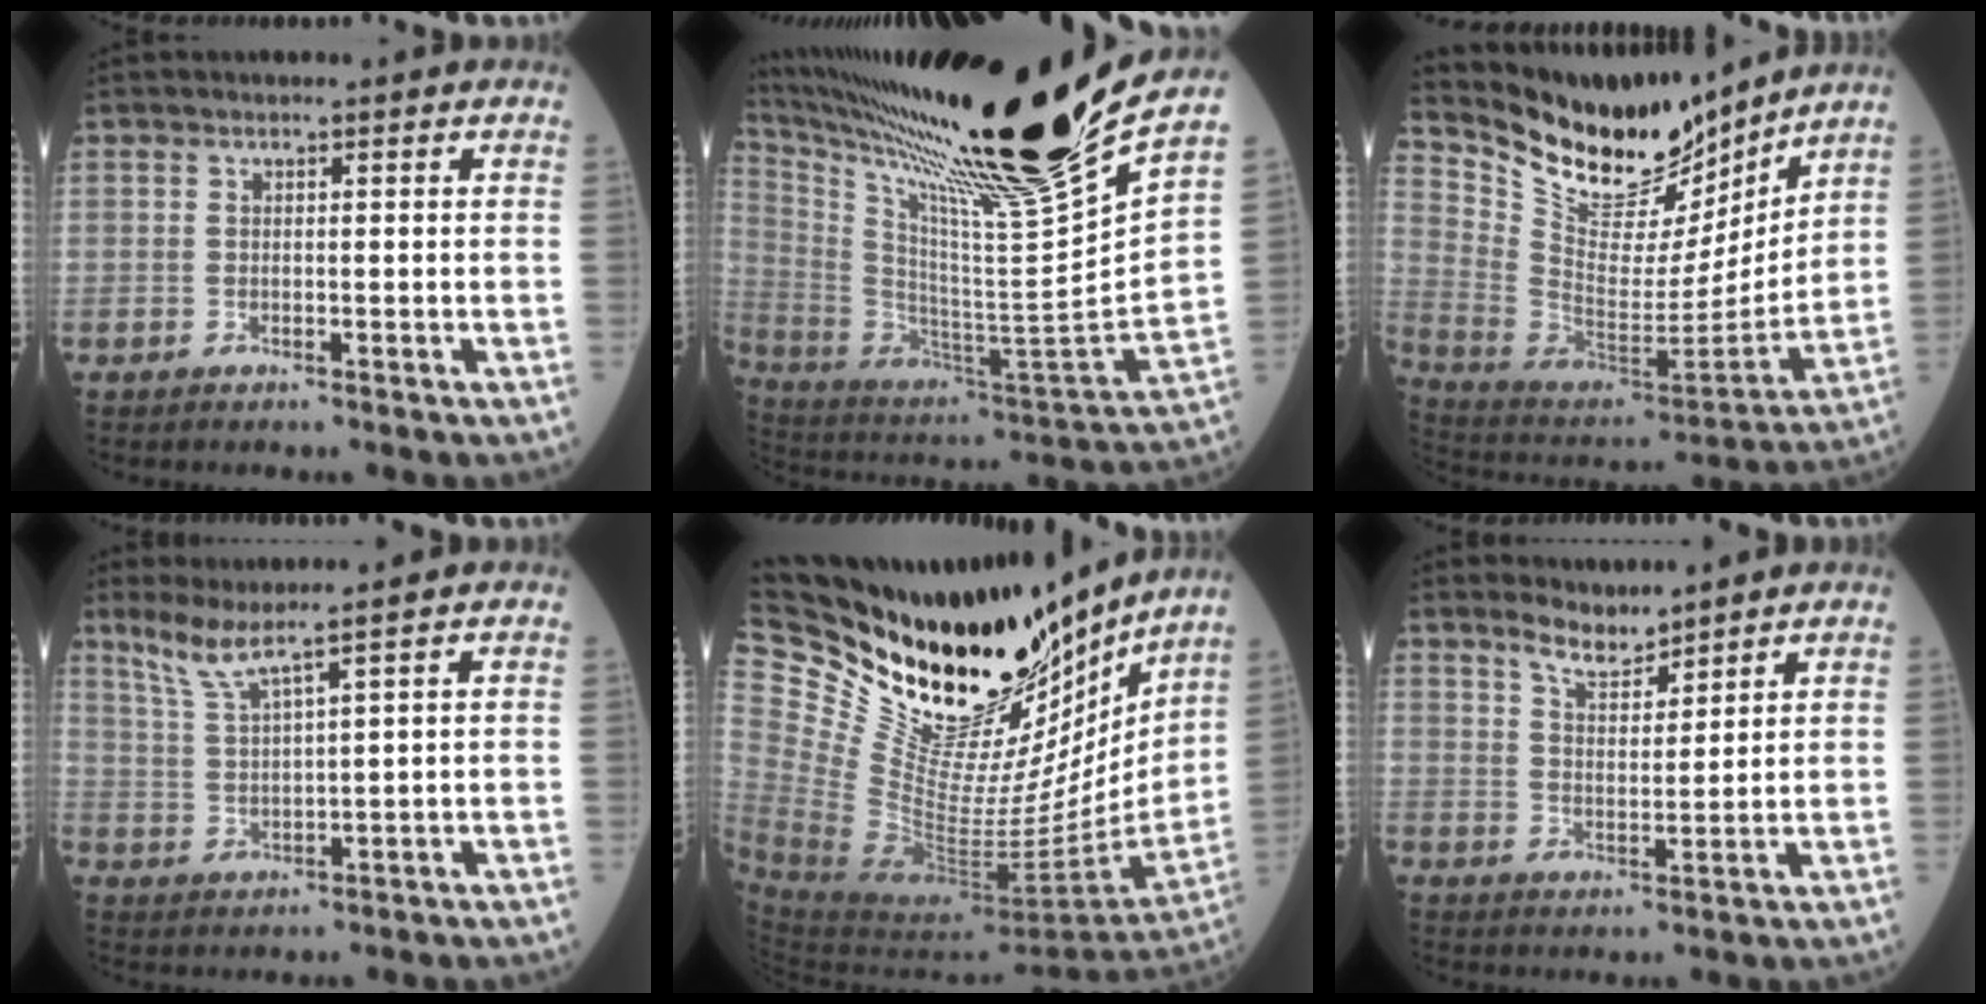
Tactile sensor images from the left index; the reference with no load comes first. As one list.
[{"total": 32.2, "force": [24.4, -2.1, 20.9], "torque": [-0.363, -0.093, 0.393]}, {"total": 18.2, "force": [15.9, 5.3, 7.0], "torque": [-0.137, -0.026, 0.286]}, {"total": 4.6, "force": [3.7, -1.0, 2.6], "torque": [-0.059, -0.005, 0.081]}, {"total": 34.3, "force": [28.3, 11.0, 16.0], "torque": [-0.315, -0.044, 0.445]}, {"total": 4.3, "force": [4.1, 0.8, 1.2], "torque": [-0.027, -0.003, 0.079]}]